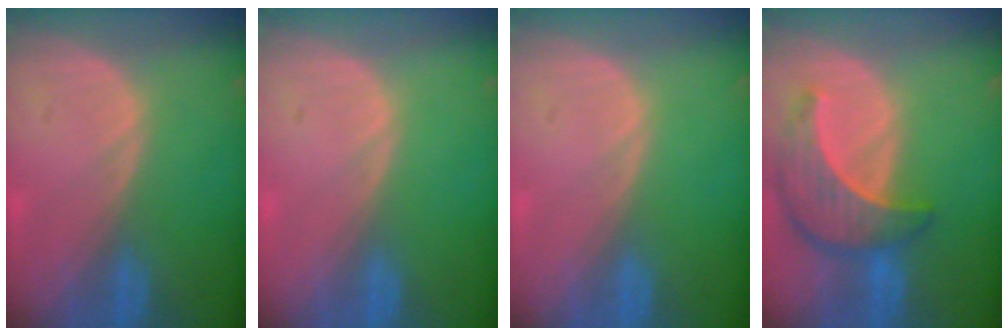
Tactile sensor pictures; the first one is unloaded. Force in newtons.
{"total": 0.0}
{"total": 0.0}
{"total": 8.7, "press": 7.9, "slide": 3.7}